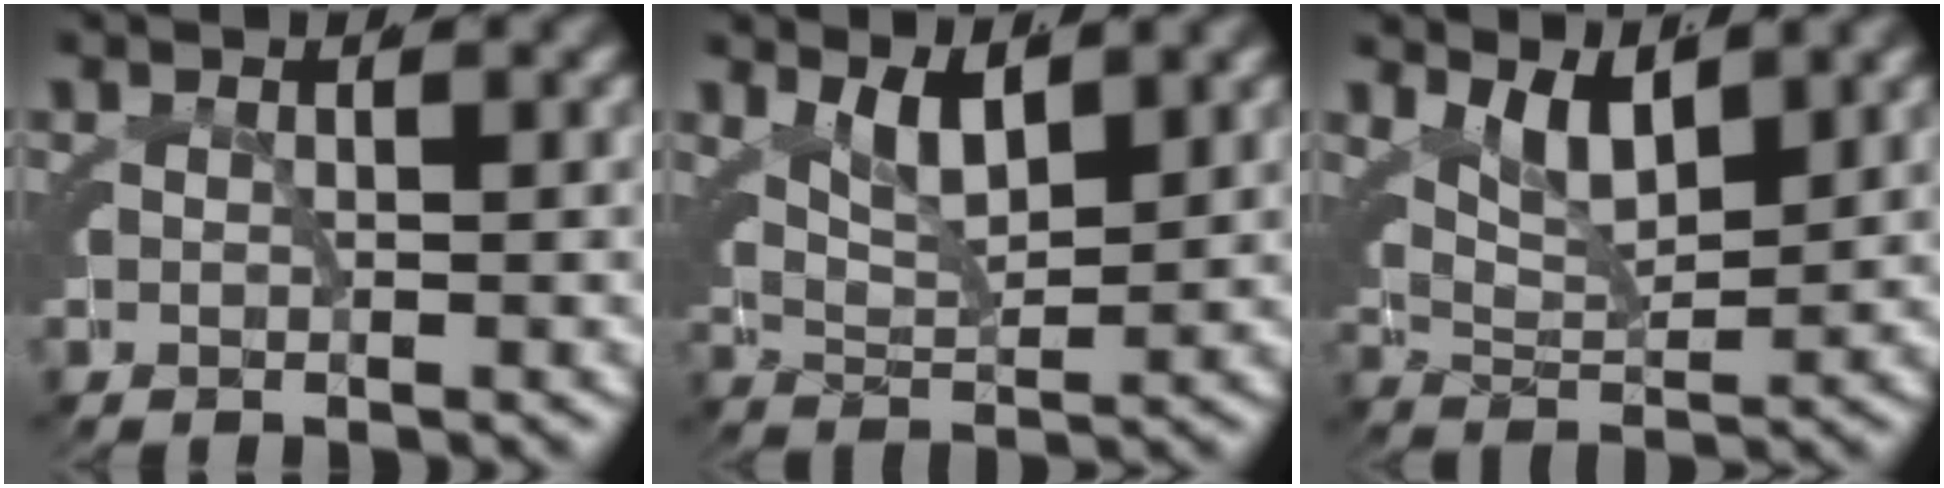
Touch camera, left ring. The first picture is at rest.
{"total": 3.6, "force": [2.2, 1.4, 2.6], "torque": [-0.051, -0.004, 0.038]}
{"total": 4.3, "force": [2.5, 1.9, 3.0], "torque": [-0.057, -0.003, 0.045]}